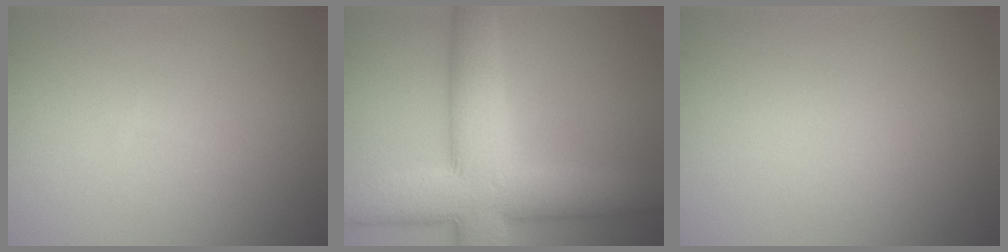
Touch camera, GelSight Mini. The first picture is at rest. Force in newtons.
{"total": 10.3, "press": 10.2, "slide": 0.6}
{"total": 0.0}